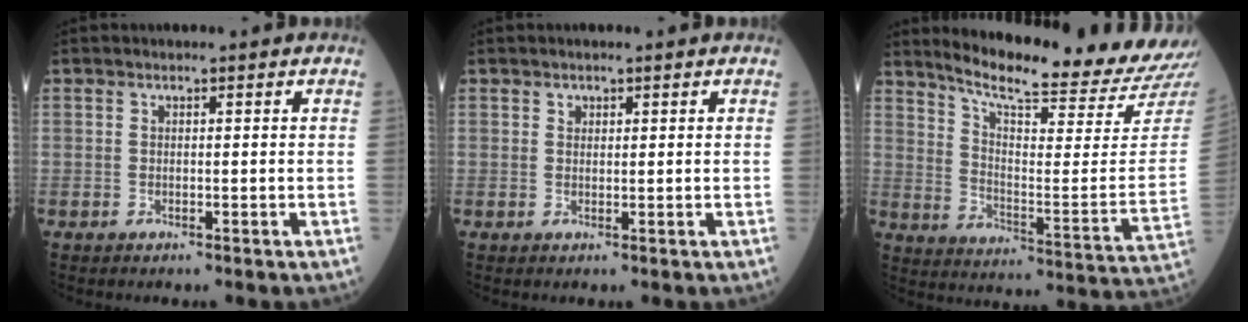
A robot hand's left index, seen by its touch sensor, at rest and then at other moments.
{"total": 0.8, "force": [0.5, 0.6, 0.2], "torque": [-0.003, -0.004, 0.008]}
{"total": 22.0, "force": [20.7, -1.4, 7.1], "torque": [-0.130, -0.118, 0.279]}